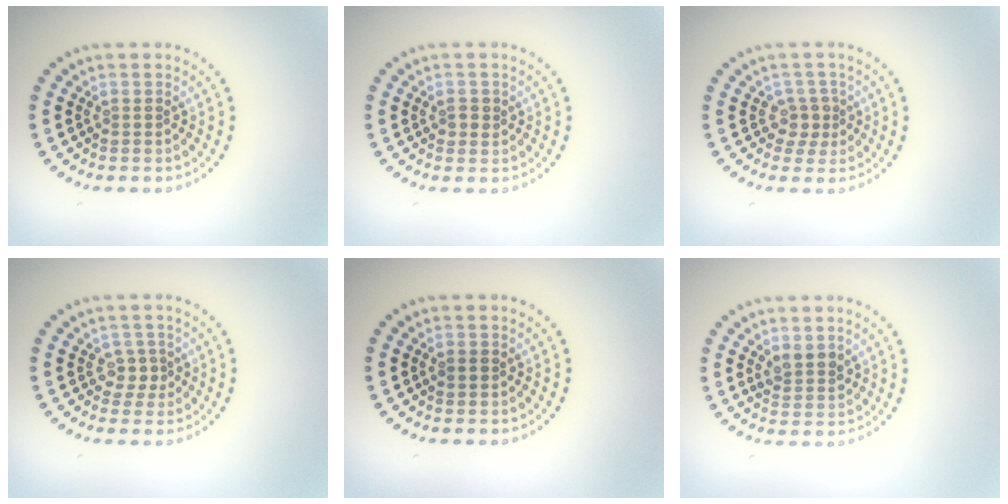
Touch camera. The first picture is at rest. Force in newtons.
{"total": 1.2, "press": 1.2, "slide": 0.1}
{"total": 1.8, "press": 1.5, "slide": 1.1}
{"total": 1.6, "press": 1.2, "slide": 1.0}
{"total": 0.7, "press": 0.7, "slide": 0.1}
{"total": 2.1, "press": 1.9, "slide": 0.7}